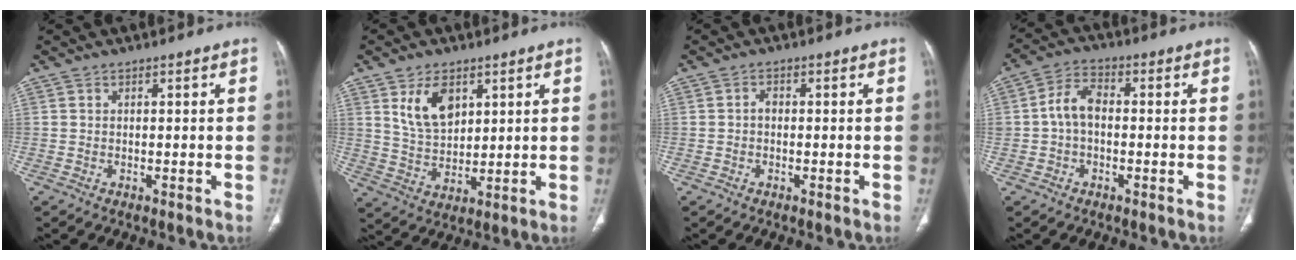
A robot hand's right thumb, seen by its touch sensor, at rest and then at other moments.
{"total": 8.8, "force": [4.0, 5.4, 5.8], "torque": [-0.086, -0.023, 0.085]}
{"total": 1.2, "force": [-0.2, 0.9, 0.8], "torque": [-0.006, 0.006, -0.006]}
{"total": 6.1, "force": [-0.4, 4.1, 4.6], "torque": [-0.074, 0.021, -0.017]}